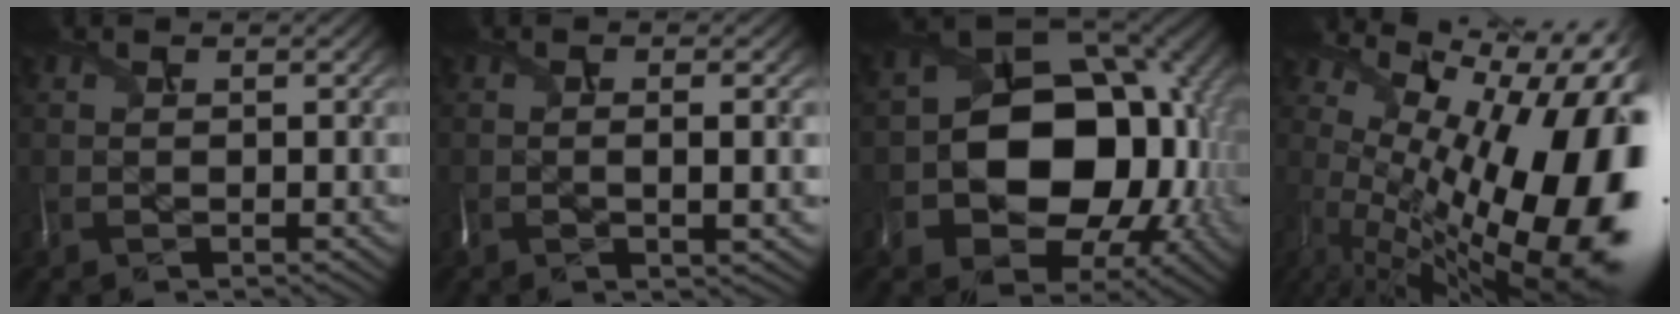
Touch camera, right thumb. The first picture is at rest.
{"total": 3.8, "force": [-0.3, 0.9, 3.7], "torque": [-0.061, 0.004, 0.008]}
{"total": 14.5, "force": [-2.4, 11.2, 9.0], "torque": [-0.133, -0.024, -0.027]}
{"total": 18.3, "force": [-1.2, 7.4, 16.7], "torque": [-0.237, -0.015, 0.009]}